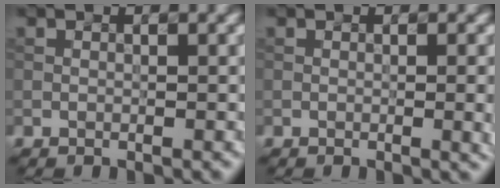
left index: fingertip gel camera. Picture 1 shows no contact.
{"total": 3.2, "force": [-0.3, 1.3, 2.9], "torque": [-0.015, 0.020, -0.003]}